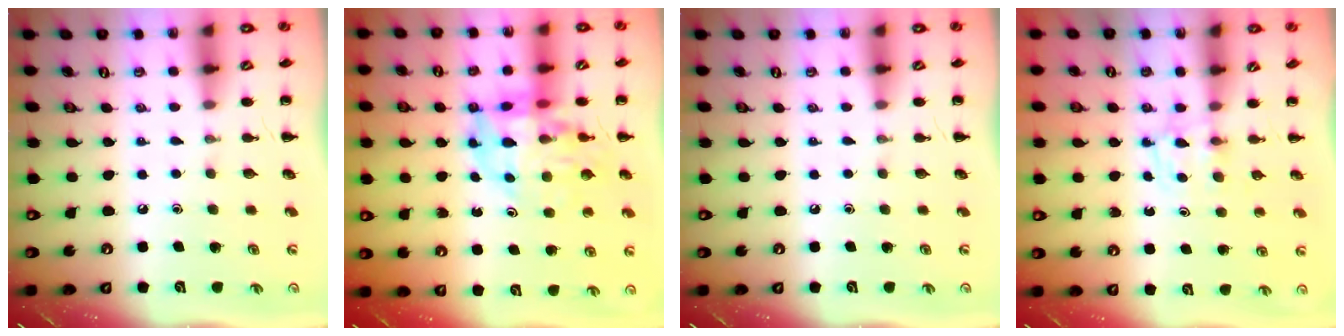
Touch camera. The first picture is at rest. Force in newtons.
{"total": 12.7, "press": 12.3, "slide": 3.3}
{"total": 0.0}
{"total": 2.8, "press": 2.5, "slide": 1.4}